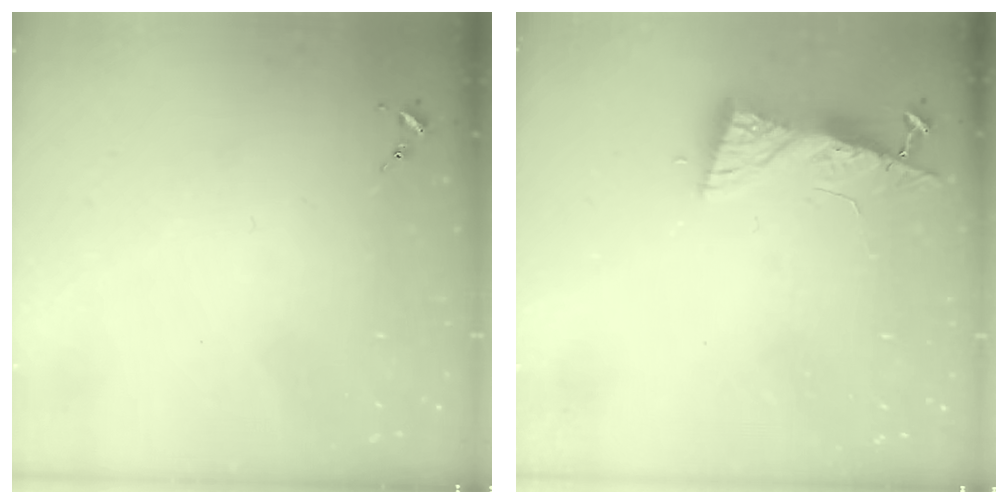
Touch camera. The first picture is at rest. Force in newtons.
{"total": 8.1, "press": 8.1, "slide": 0.8}